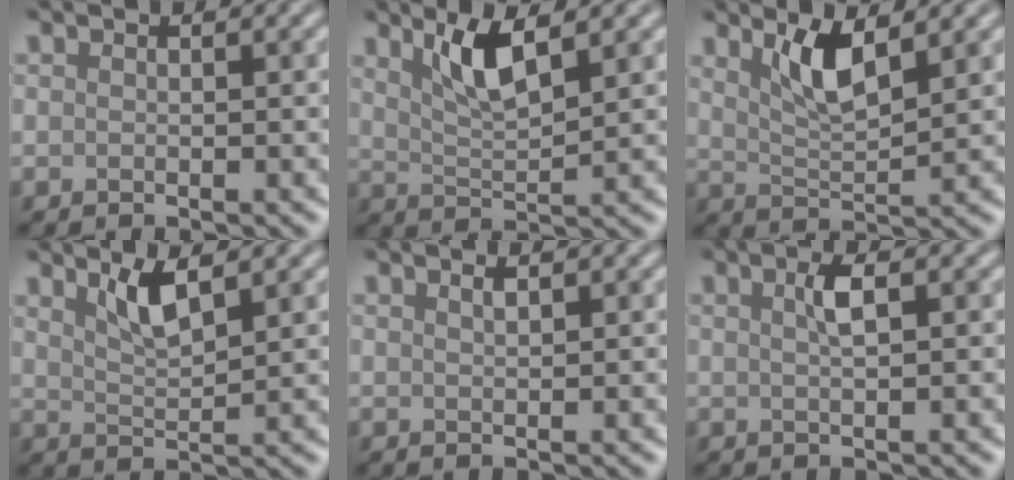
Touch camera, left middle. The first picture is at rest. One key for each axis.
{"total": 3.9, "fx": 2.3, "fy": 0.9, "fz": 3.0, "tx": -0.060, "ty": -0.001, "tz": 0.045}
{"total": 3.8, "fx": 2.2, "fy": 1.0, "fz": 3.0, "tx": -0.059, "ty": -0.006, "tz": 0.044}
{"total": 2.9, "fx": 1.9, "fy": 0.6, "fz": 2.1, "tx": -0.040, "ty": -0.004, "tz": 0.038}
{"total": 0.9, "fx": 0.7, "fy": 0.2, "fz": 0.5, "tx": -0.005, "ty": 0.002, "tz": 0.012}
{"total": 1.9, "fx": 0.7, "fy": 0.4, "fz": 1.7, "tx": -0.030, "ty": 0.003, "tz": 0.011}